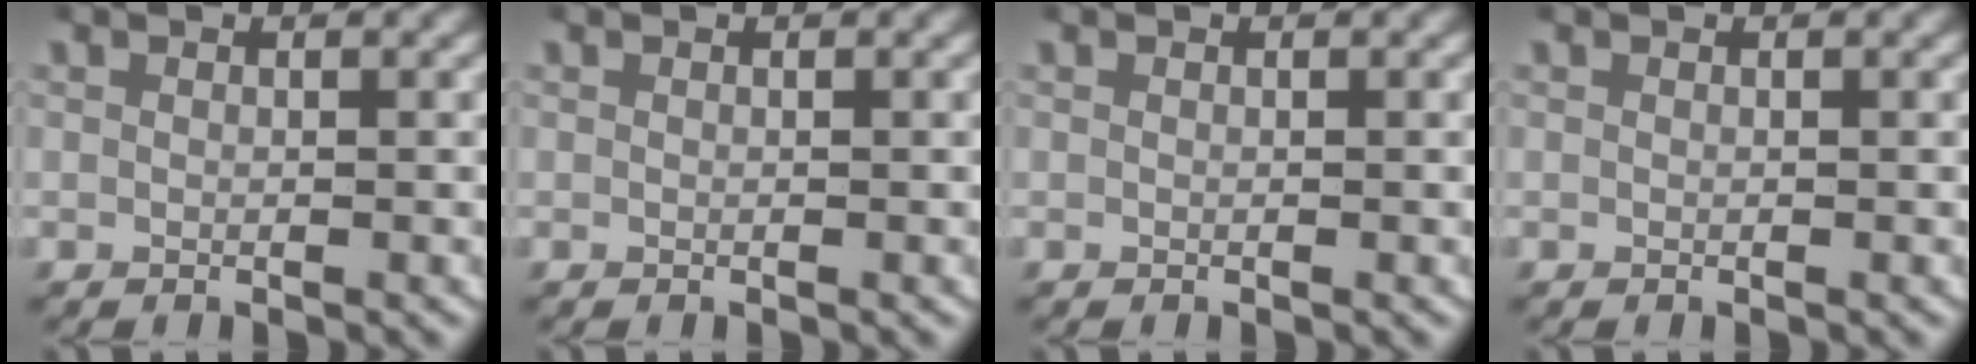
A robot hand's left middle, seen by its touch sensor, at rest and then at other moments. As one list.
[{"total": 0.0}, {"total": 0.0}, {"total": 0.0}]